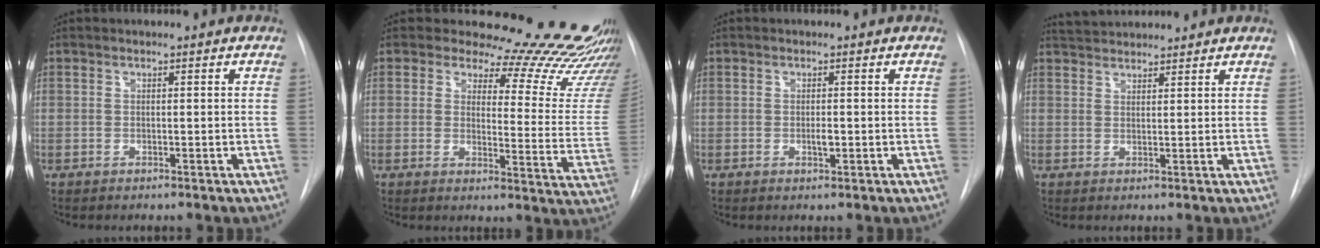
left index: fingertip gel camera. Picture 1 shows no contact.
{"total": 23.3, "force": [21.7, 4.9, 7.0], "torque": [-0.070, -0.130, 0.229]}
{"total": 1.2, "force": [-0.2, 0.5, 1.1], "torque": [-0.020, -0.001, -0.003]}
{"total": 5.3, "force": [5.1, 0.8, 1.0], "torque": [-0.022, 0.036, 0.086]}